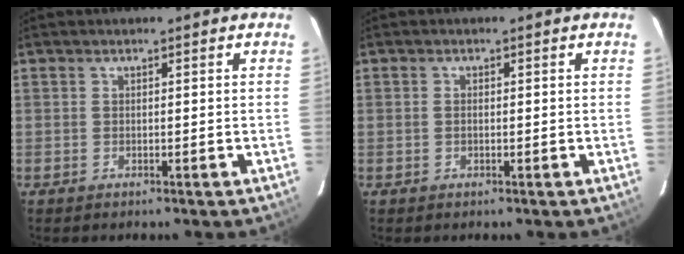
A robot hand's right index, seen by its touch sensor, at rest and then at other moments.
{"total": 1.0, "force": [0.0, 0.6, 0.8], "torque": [-0.016, 0.002, -0.001]}